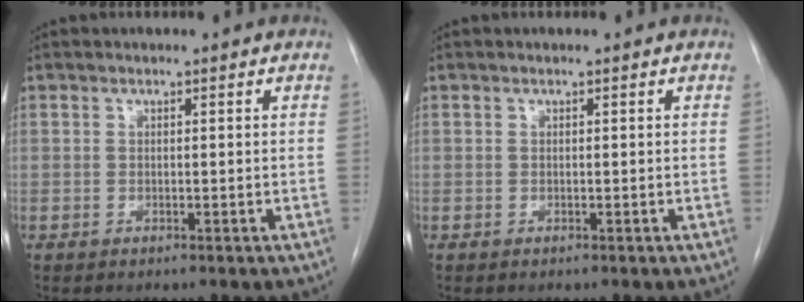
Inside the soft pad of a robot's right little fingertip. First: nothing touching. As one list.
[{"total": 0.0}]